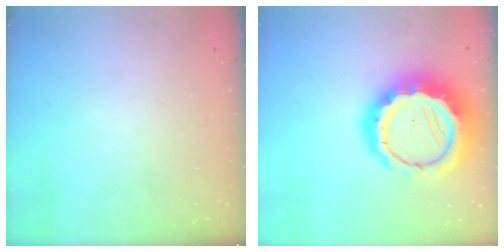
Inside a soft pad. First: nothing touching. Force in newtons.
{"total": 20.7, "press": 20.3, "slide": 4.1}